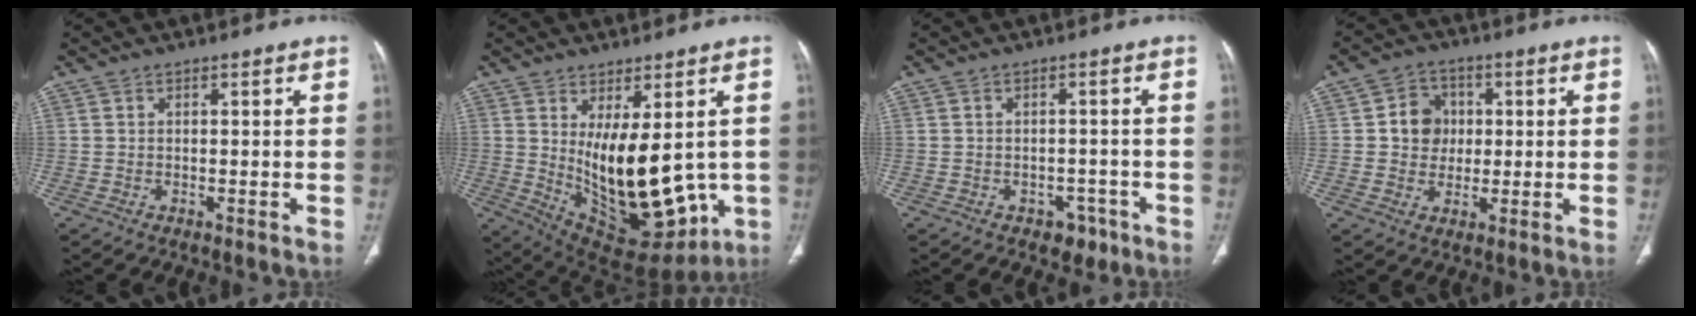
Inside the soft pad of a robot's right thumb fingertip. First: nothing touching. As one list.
[{"total": 18.9, "force": [0.1, 8.9, 16.6], "torque": [-0.231, -0.038, 0.039]}, {"total": 3.6, "force": [-2.1, 2.6, 1.4], "torque": [0.001, 0.015, -0.023]}, {"total": 7.3, "force": [0.8, 6.5, 3.3], "torque": [-0.017, 0.004, 0.010]}]